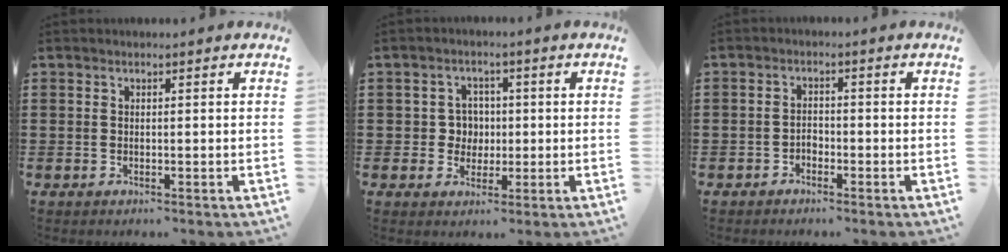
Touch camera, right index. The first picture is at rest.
{"total": 3.8, "force": [-0.1, 3.6, 1.2], "torque": [-0.039, 0.011, -0.005]}
{"total": 1.6, "force": [-1.2, 0.9, 0.3], "torque": [-0.011, -0.001, -0.027]}